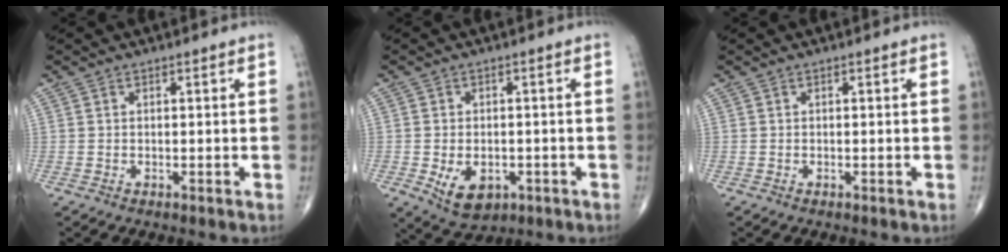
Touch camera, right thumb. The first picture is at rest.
{"total": 7.3, "force": [-2.2, 4.9, 5.0], "torque": [-0.070, 0.001, -0.021]}
{"total": 0.0}